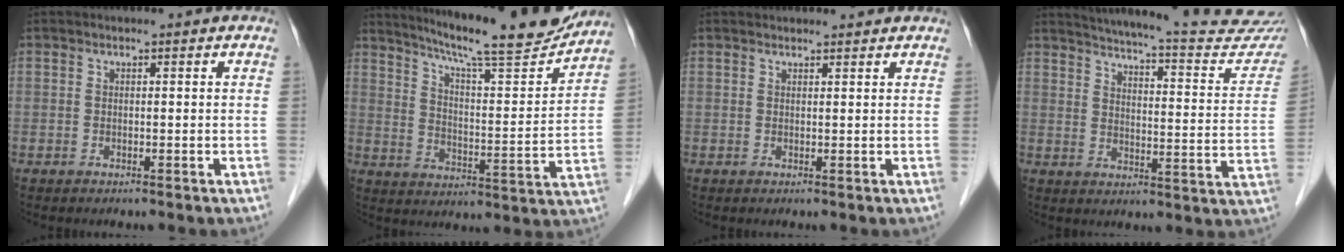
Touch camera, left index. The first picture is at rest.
{"total": 18.4, "force": [16.6, 0.6, 7.8], "torque": [-0.128, -0.033, 0.237]}
{"total": 3.7, "force": [3.6, 0.4, 0.6], "torque": [-0.011, 0.019, 0.042]}
{"total": 26.0, "force": [24.3, 2.3, 9.1], "torque": [-0.127, -0.085, 0.289]}